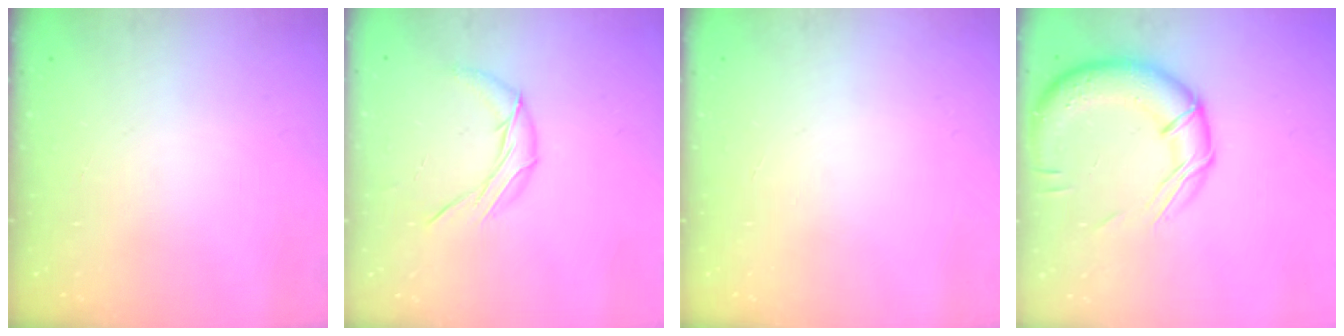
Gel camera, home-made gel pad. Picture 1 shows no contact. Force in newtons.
{"total": 8.4, "press": 8.4, "slide": 0.3}
{"total": 0.0}
{"total": 16.5, "press": 16.2, "slide": 2.9}